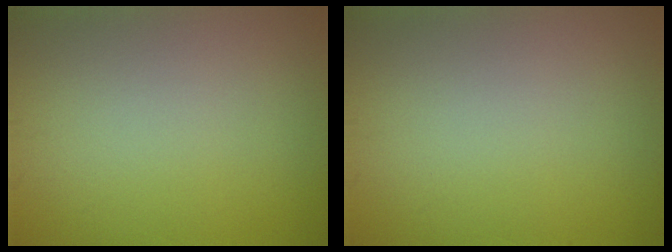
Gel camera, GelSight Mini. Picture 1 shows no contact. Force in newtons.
{"total": 0.0}